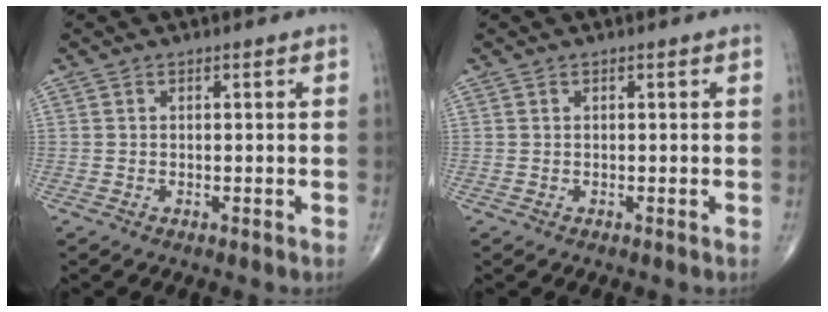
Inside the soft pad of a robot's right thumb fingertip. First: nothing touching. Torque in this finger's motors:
{"motor_torque": [0.13, 0.13, 0.00, 0.00, 0.00]}